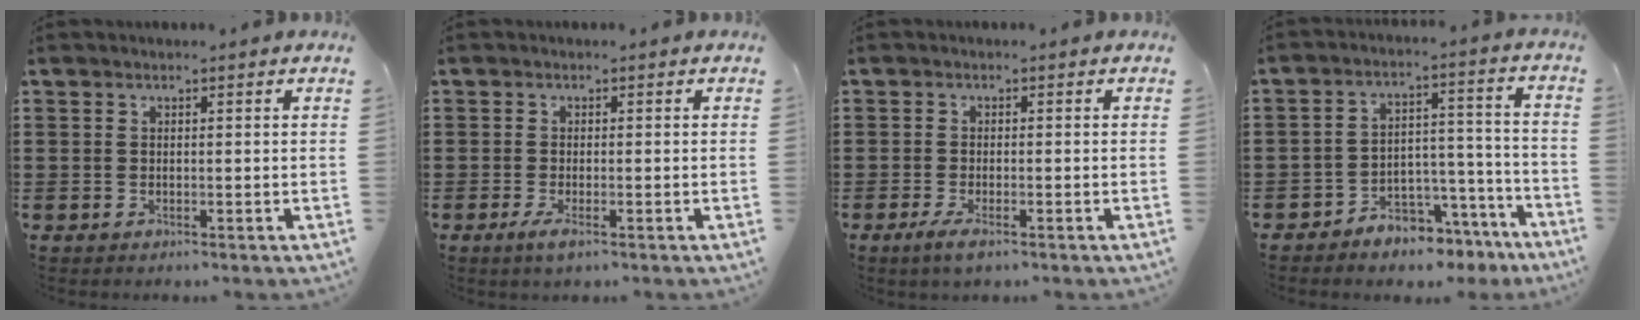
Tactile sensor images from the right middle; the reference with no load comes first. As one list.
[{"total": 1.9, "force": [-0.9, 0.3, 1.7], "torque": [-0.036, -0.006, -0.017]}, {"total": 2.2, "force": [-1.2, 0.4, 1.8], "torque": [-0.038, -0.005, -0.023]}, {"total": 5.1, "force": [-4.8, 1.5, 0.4], "torque": [-0.010, 0.016, -0.097]}]